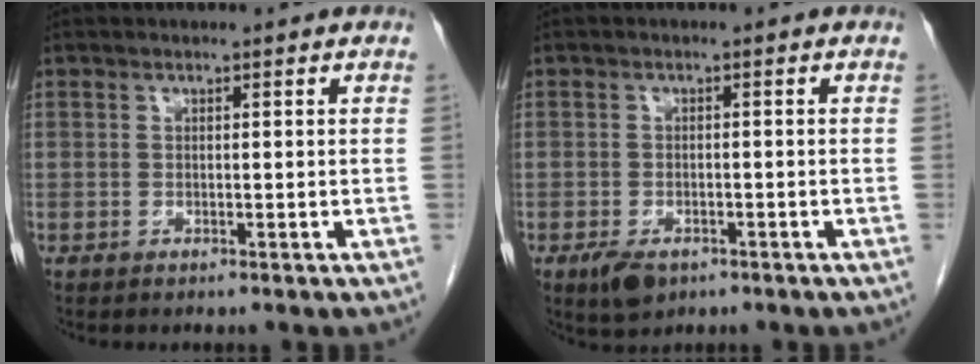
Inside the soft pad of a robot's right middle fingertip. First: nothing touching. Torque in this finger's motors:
{"motor_torque": [0.64, -0.28, 0.01, 0.01]}